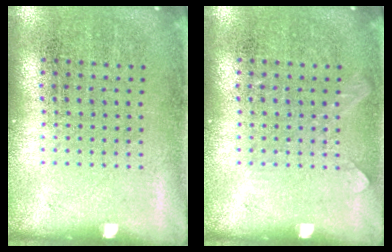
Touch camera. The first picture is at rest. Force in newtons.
{"total": 0.6, "press": 0.6, "slide": 0.1}